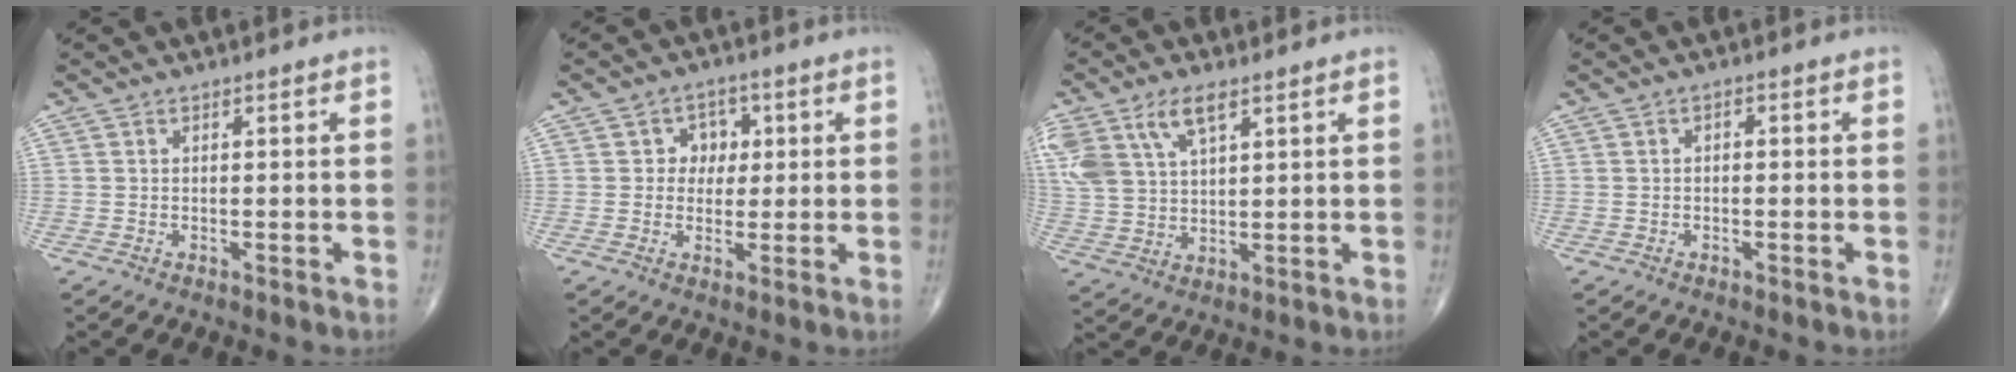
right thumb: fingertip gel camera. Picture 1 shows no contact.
{"total": 4.7, "force": [0.9, 4.1, 2.0], "torque": [0.007, 0.005, 0.005]}
{"total": 12.1, "force": [6.1, 6.1, 8.5], "torque": [-0.186, -0.007, 0.123]}
{"total": 1.1, "force": [0.0, 0.6, 0.9], "torque": [-0.012, 0.006, -0.003]}